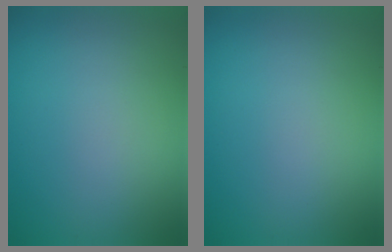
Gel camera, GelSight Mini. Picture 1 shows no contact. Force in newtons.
{"total": 0.0}